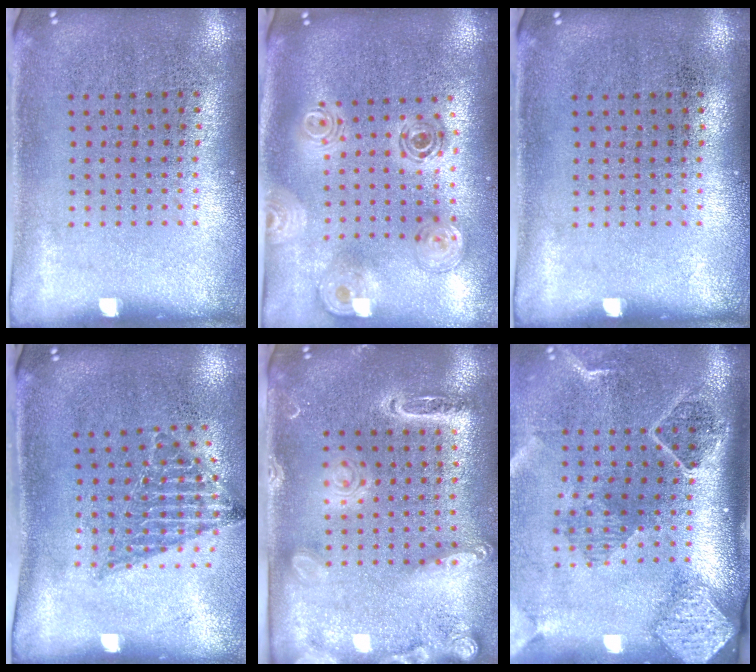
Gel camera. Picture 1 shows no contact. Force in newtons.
{"total": 1.5, "press": 1.3, "slide": 0.7}
{"total": 0.0}
{"total": 1.3, "press": 1.1, "slide": 0.7}
{"total": 2.2, "press": 1.9, "slide": 1.1}
{"total": 2.7, "press": 2.0, "slide": 1.9}